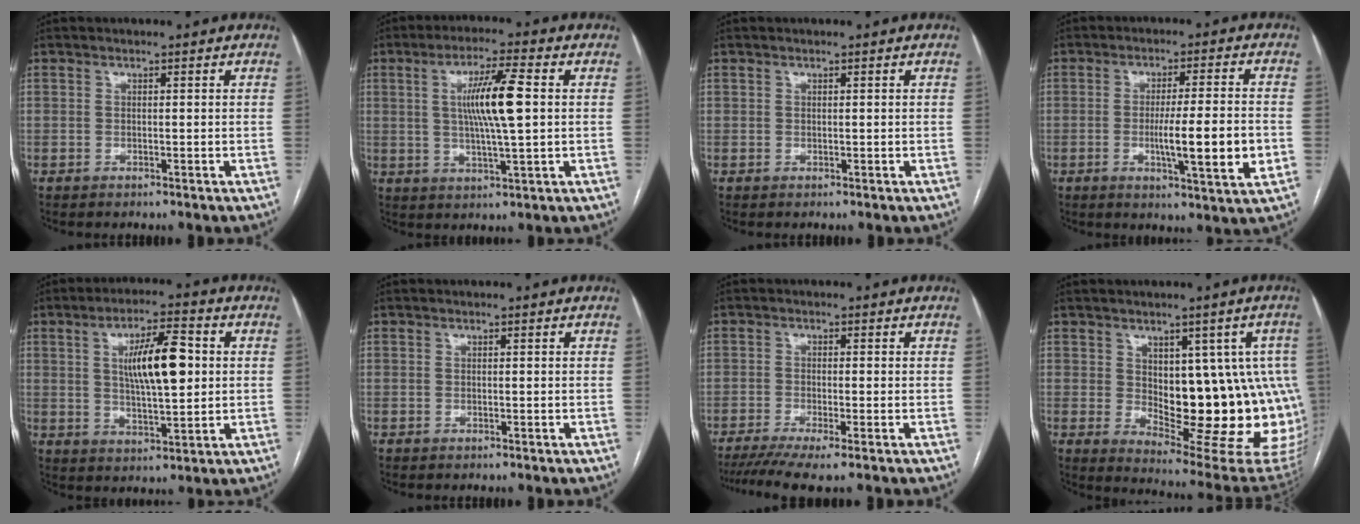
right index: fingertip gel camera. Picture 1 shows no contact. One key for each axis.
{"total": 9.5, "fx": 1.4, "fy": 0.6, "fz": 9.4, "tx": -0.172, "ty": 0.001, "tz": 0.025}
{"total": 0.0}
{"total": 10.9, "fx": -2.2, "fy": 0.3, "fz": 10.6, "tx": -0.165, "ty": -0.014, "tz": -0.037}
{"total": 10.7, "fx": 2.0, "fy": 2.6, "fz": 10.1, "tx": -0.177, "ty": 0.008, "tz": 0.035}
{"total": 0.0}
{"total": 6.2, "fx": -4.5, "fy": 0.1, "fz": 4.3, "tx": -0.072, "ty": -0.012, "tz": -0.076}
{"total": 18.0, "fx": 0.5, "fy": 8.0, "fz": 16.2, "tx": -0.144, "ty": 0.010, "tz": 0.029}